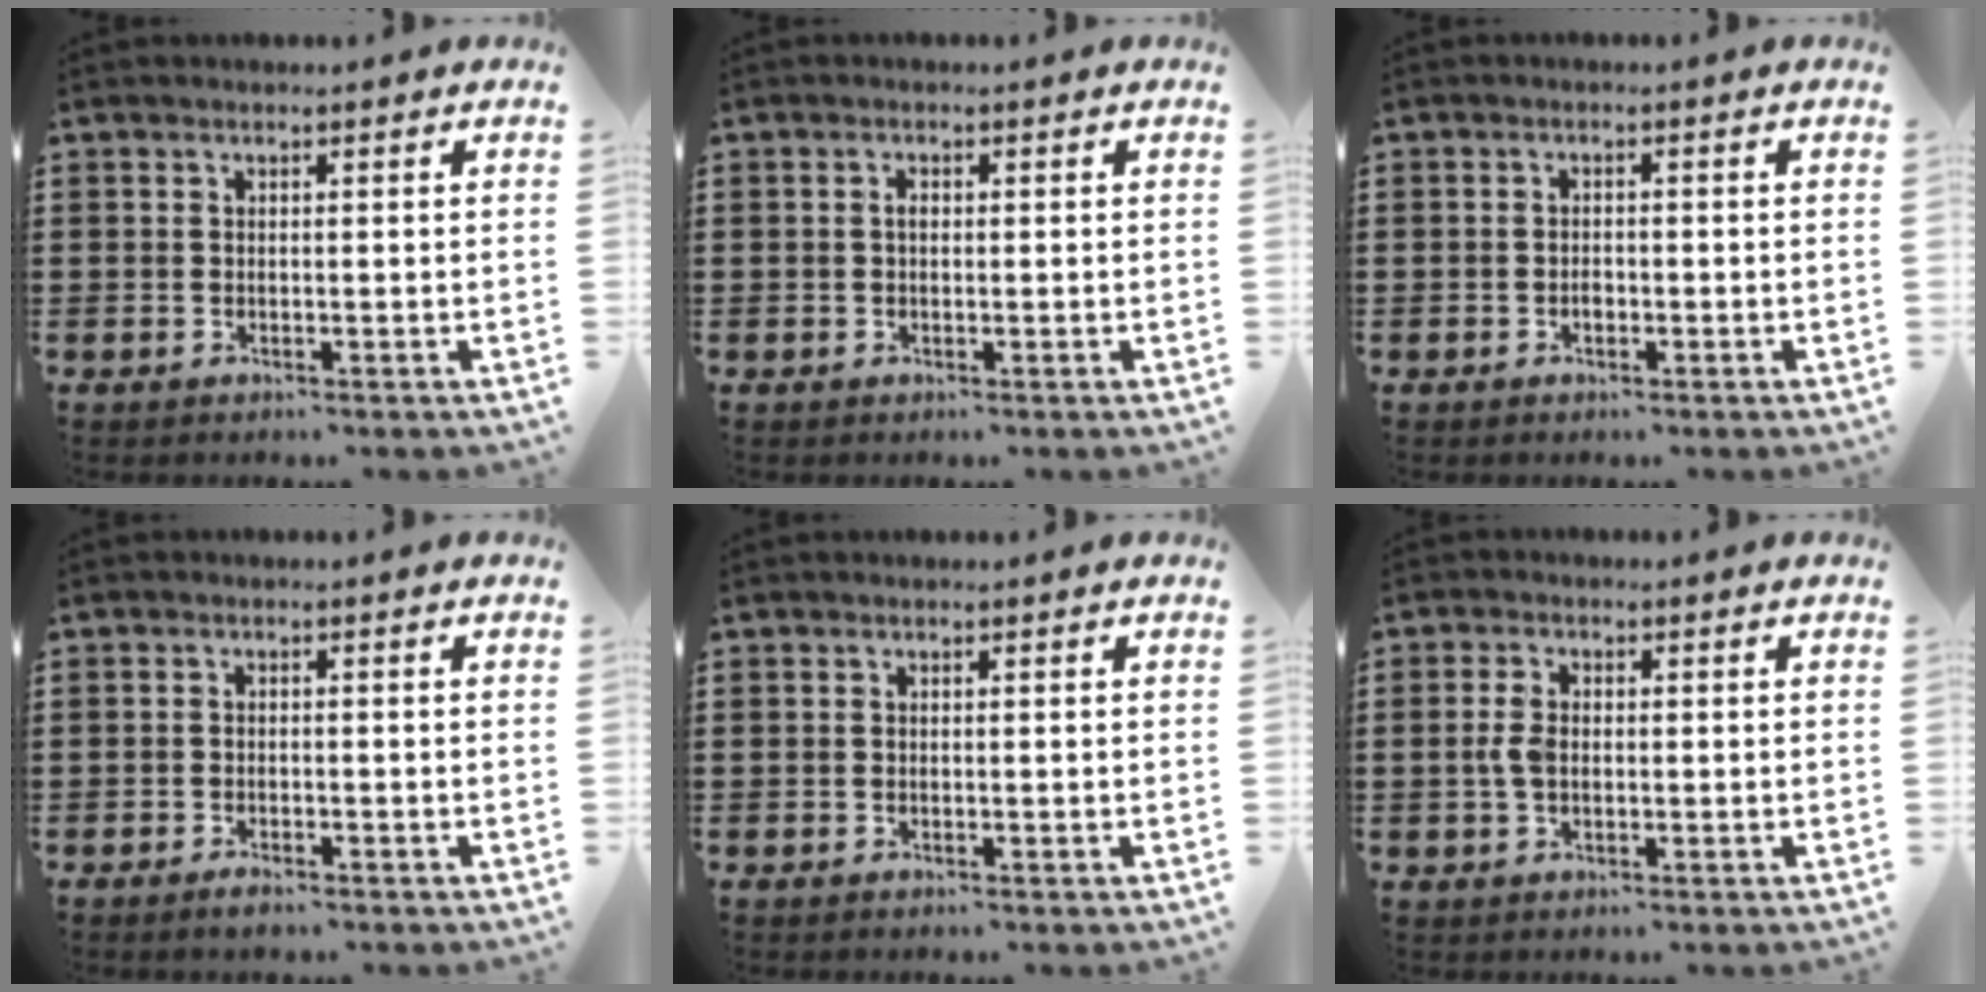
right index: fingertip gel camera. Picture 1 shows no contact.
{"total": 1.0, "force": [0.1, 0.5, 0.9], "torque": [-0.019, 0.002, 0.001]}
{"total": 1.3, "force": [-0.5, 0.9, 0.8], "torque": [-0.016, -0.002, -0.008]}
{"total": 1.4, "force": [-1.3, 0.2, 0.4], "torque": [-0.010, -0.003, -0.024]}
{"total": 0.0}
{"total": 3.3, "force": [-0.1, 2.0, 2.6], "torque": [-0.067, 0.001, -0.007]}